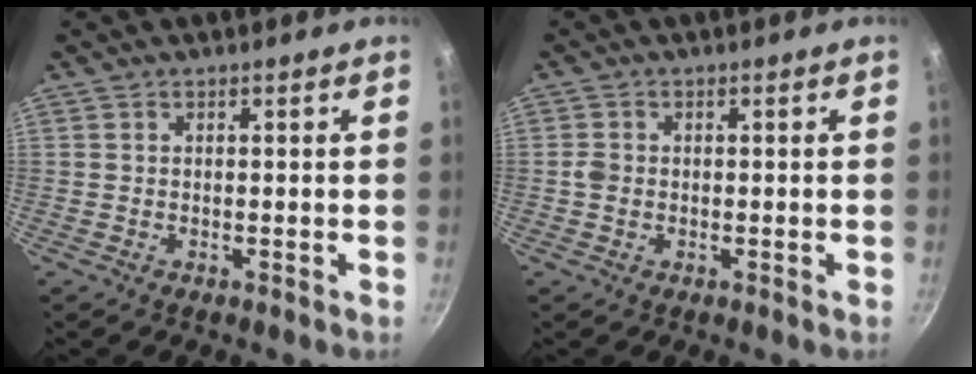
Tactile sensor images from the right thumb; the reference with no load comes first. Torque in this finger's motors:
{"motor_torque": [0.69, 0.60, 0.64, 0.10, -0.02]}